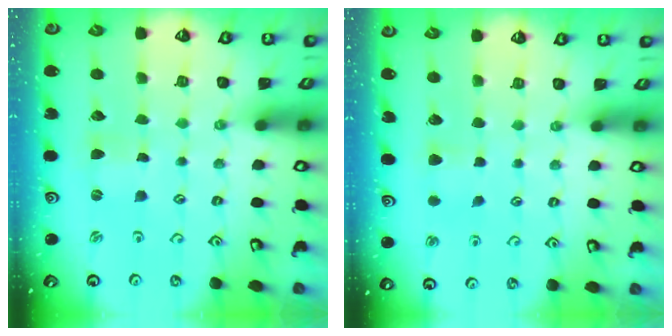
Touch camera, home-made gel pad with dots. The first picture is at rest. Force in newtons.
{"total": 4.1, "press": 4.1, "slide": 0.5}